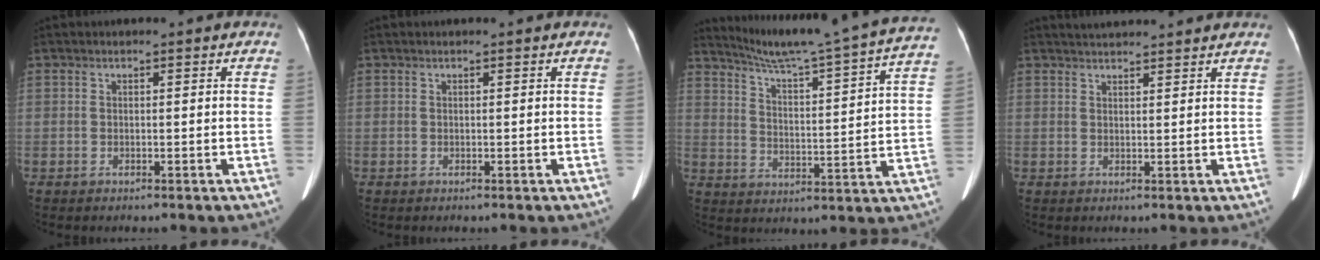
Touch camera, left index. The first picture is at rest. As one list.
[{"total": 0.6, "force": [0.5, 0.0, 0.2], "torque": [-0.001, 0.009, 0.009]}, {"total": 24.5, "force": [21.5, -1.3, 11.6], "torque": [-0.187, -0.048, 0.283]}, {"total": 6.6, "force": [6.3, 0.2, 2.0], "torque": [-0.032, 0.034, 0.084]}]